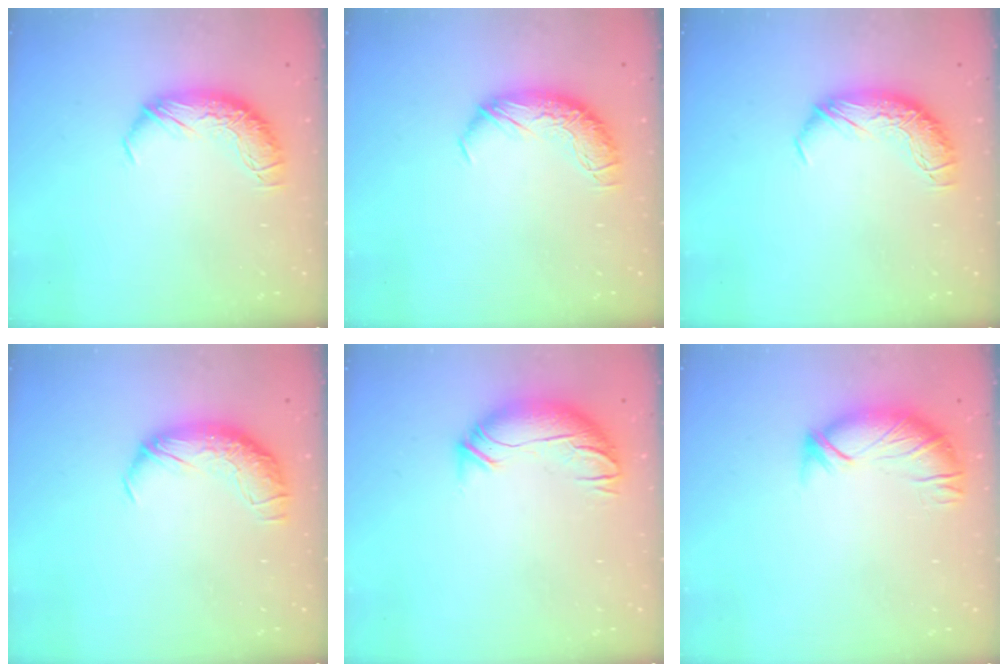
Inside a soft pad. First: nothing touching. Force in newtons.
{"total": 0.0}
{"total": 0.0}
{"total": 1.5, "press": 0.2, "slide": 1.5}
{"total": 3.5, "press": 2.3, "slide": 2.6}
{"total": 3.3, "press": 3.1, "slide": 1.2}